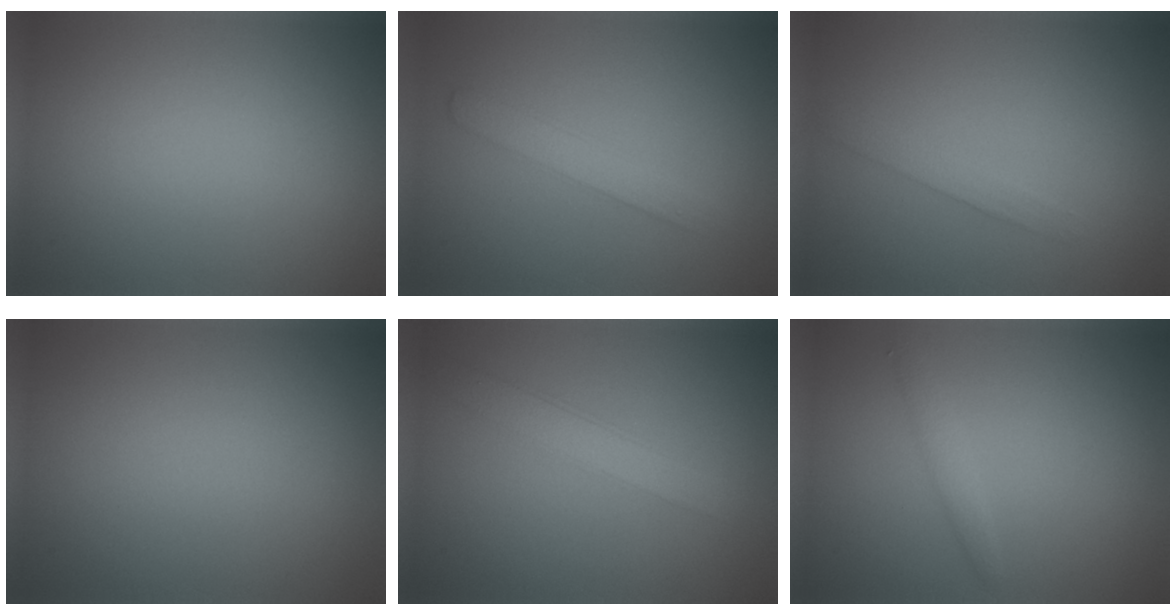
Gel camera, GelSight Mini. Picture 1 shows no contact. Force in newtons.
{"total": 2.1, "press": 2.1, "slide": 0.0}
{"total": 1.5, "press": 1.5, "slide": 0.1}
{"total": 0.0}
{"total": 2.4, "press": 2.4, "slide": 0.0}
{"total": 1.3, "press": 1.2, "slide": 0.0}